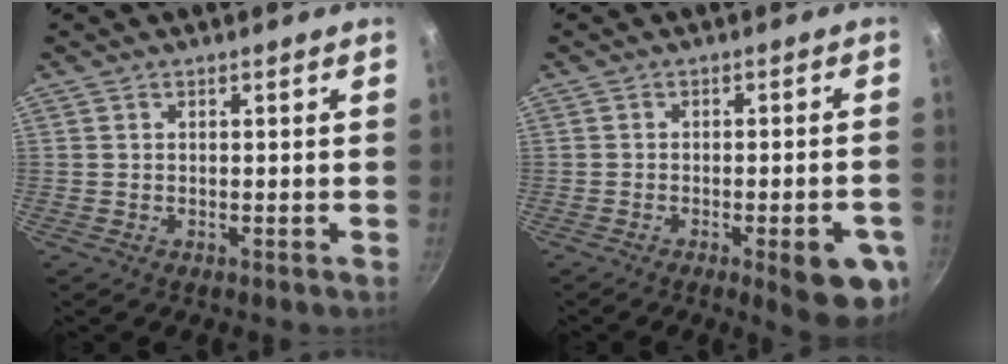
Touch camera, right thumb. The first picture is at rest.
{"total": 10.1, "force": [-3.9, 2.7, 8.9], "torque": [-0.086, 0.013, -0.044]}